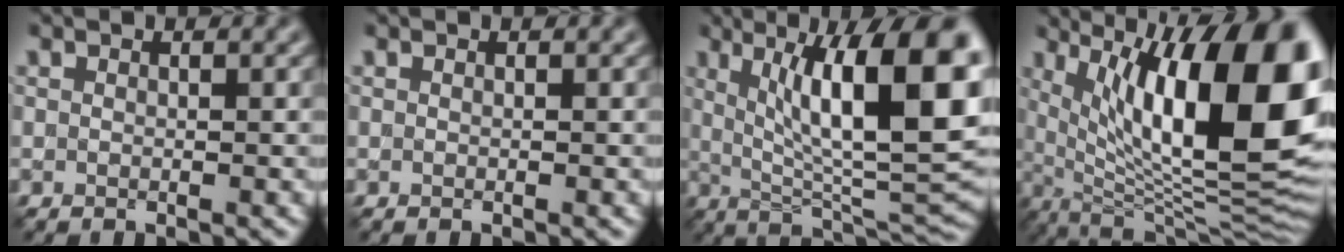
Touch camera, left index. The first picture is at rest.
{"total": 0.0}
{"total": 14.0, "force": [3.6, 3.7, 13.0], "torque": [-0.172, 0.003, 0.056]}
{"total": 16.8, "force": [4.7, 6.0, 15.0], "torque": [-0.192, 0.001, 0.081]}